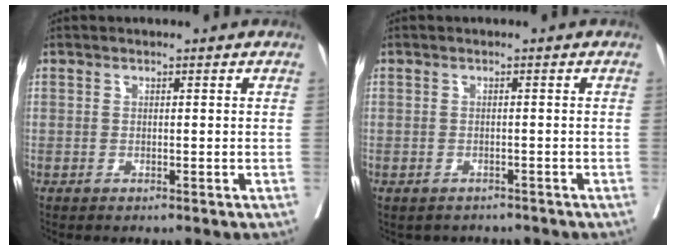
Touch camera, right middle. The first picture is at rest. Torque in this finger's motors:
{"motor_torque": [0.52, -0.64, 0.08, 0.03]}